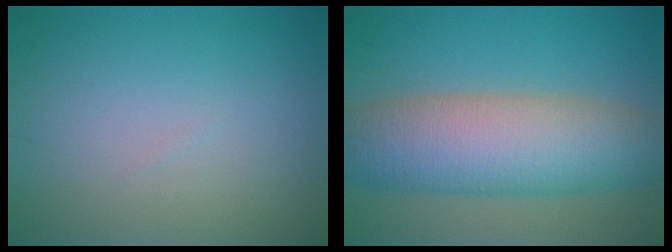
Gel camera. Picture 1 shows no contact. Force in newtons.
{"total": 9.8, "press": 9.8, "slide": 0.1}